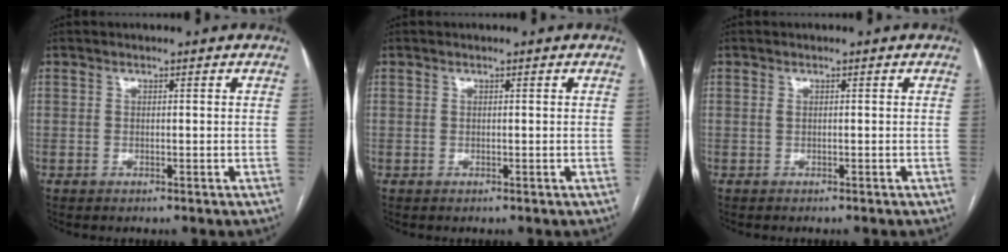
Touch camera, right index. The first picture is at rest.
{"total": 0.0}
{"total": 0.6, "force": [-0.4, 0.1, 0.4], "torque": [-0.005, 0.001, -0.006]}